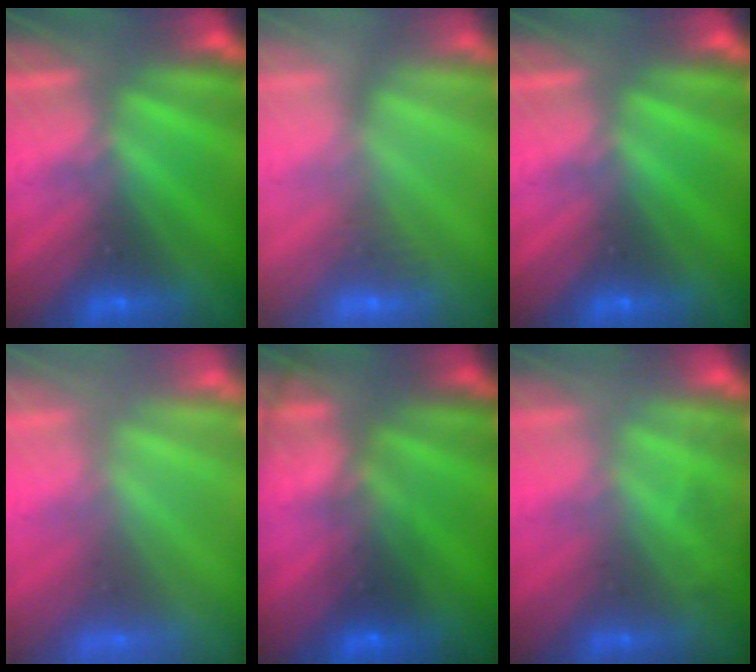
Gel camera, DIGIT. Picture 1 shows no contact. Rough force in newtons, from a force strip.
{"total": 2.5}
{"total": 0.0}
{"total": 6.4}
{"total": 11.4}
{"total": 2.4}